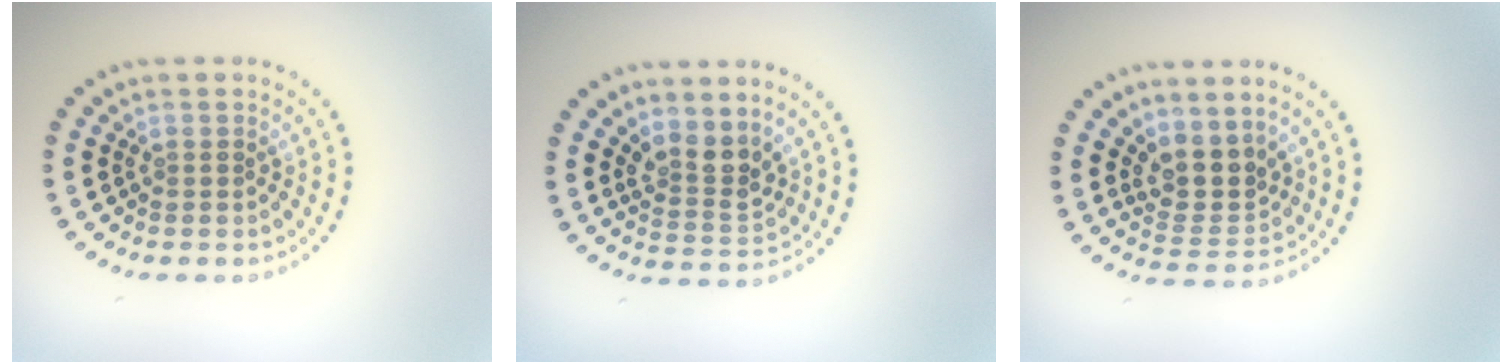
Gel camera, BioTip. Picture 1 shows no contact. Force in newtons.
{"total": 2.8, "press": 2.1, "slide": 1.9}
{"total": 3.3, "press": 2.5, "slide": 2.1}